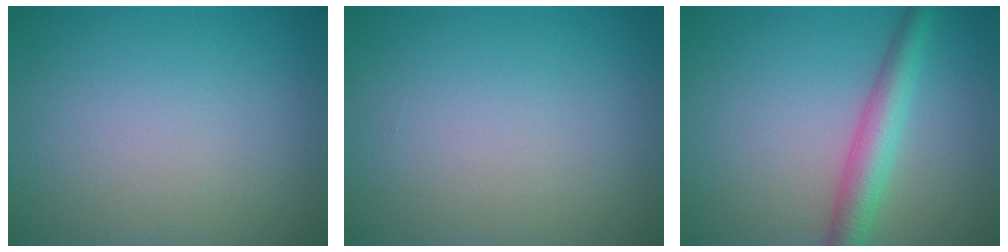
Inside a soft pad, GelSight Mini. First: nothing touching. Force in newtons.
{"total": 0.0}
{"total": 3.9, "press": 3.9, "slide": 0.2}